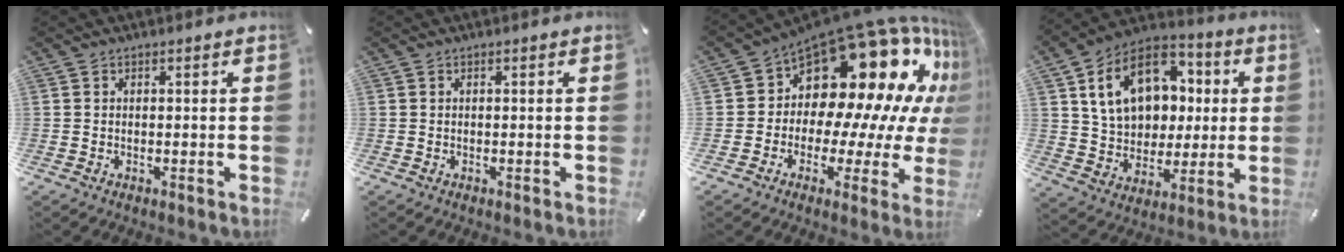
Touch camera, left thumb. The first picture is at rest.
{"total": 0.0}
{"total": 22.3, "force": [11.8, 12.5, 14.2], "torque": [-0.204, -0.126, 0.213]}
{"total": 17.7, "force": [4.9, 13.8, 10.0], "torque": [-0.186, -0.002, 0.098]}